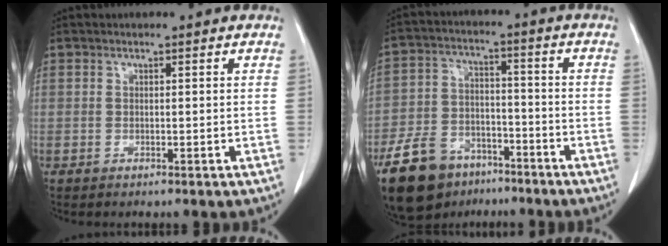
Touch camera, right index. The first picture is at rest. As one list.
[{"total": 14.0, "force": [-9.7, 8.1, 6.0], "torque": [-0.121, 0.010, -0.162]}]